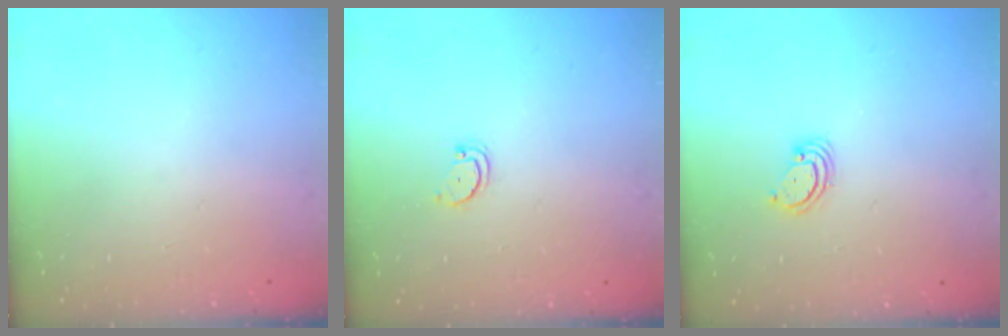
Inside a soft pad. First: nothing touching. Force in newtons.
{"total": 2.3, "press": 2.3, "slide": 0.2}
{"total": 3.0, "press": 3.0, "slide": 0.3}